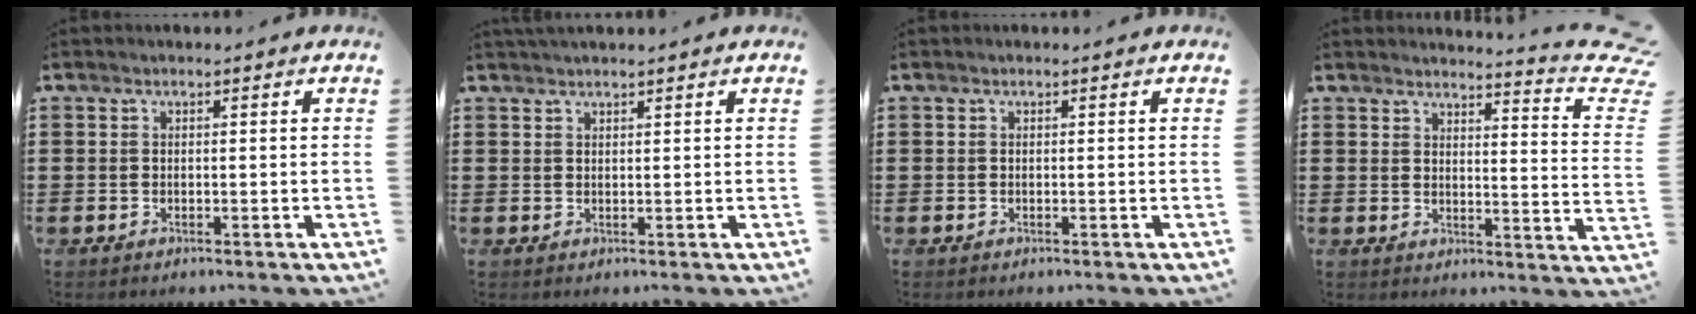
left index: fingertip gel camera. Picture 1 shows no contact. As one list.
[{"total": 1.2, "force": [1.1, 0.0, 0.4], "torque": [-0.009, 0.000, 0.021]}, {"total": 0.0}, {"total": 4.5, "force": [4.1, -0.3, 2.0], "torque": [-0.034, -0.039, 0.062]}]